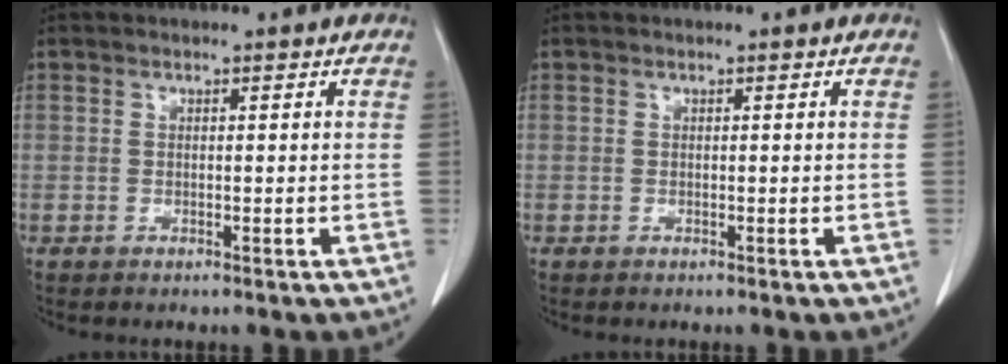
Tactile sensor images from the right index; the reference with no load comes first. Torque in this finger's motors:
{"motor_torque": [0.00, 0.00, 0.00, 0.00]}